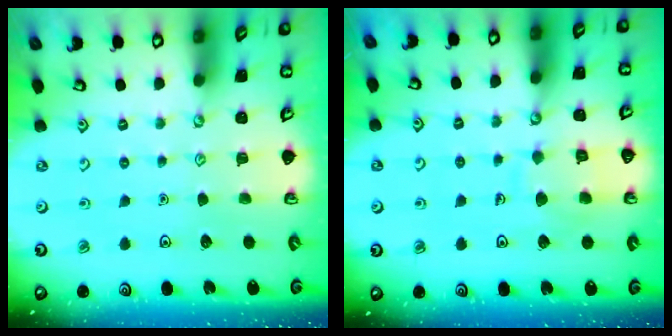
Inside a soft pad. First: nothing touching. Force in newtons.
{"total": 8.4, "press": 8.4, "slide": 0.8}